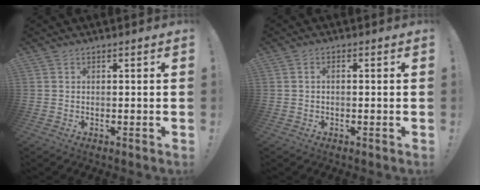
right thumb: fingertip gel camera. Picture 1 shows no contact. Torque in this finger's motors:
{"motor_torque": [-0.02, -0.15, -0.14, 0.40, 0.07]}